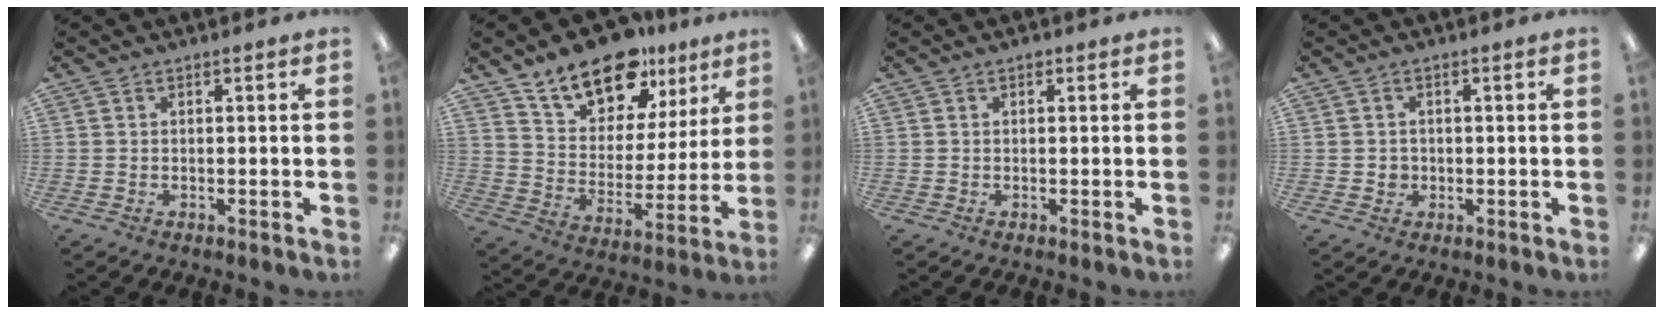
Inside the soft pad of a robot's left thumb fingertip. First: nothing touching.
{"total": 15.8, "force": [12.5, 7.9, 5.5], "torque": [-0.100, -0.082, 0.228]}
{"total": 0.6, "force": [0.4, 0.4, 0.3], "torque": [-0.006, 0.002, 0.007]}
{"total": 1.9, "force": [-0.1, 1.8, 0.5], "torque": [-0.002, 0.001, -0.007]}